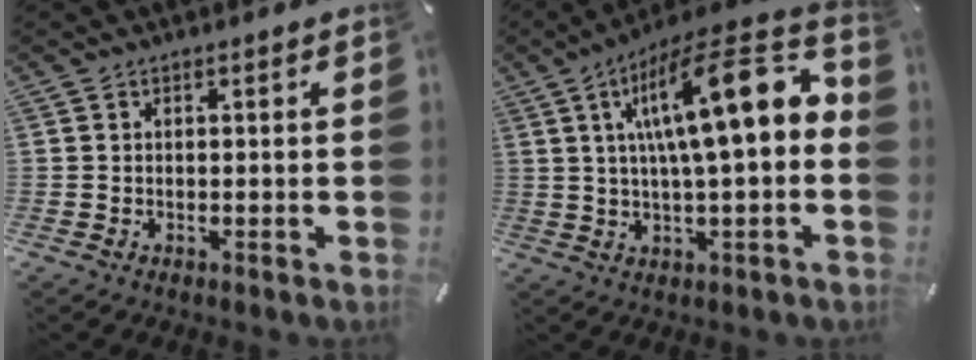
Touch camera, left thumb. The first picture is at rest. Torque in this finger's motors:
{"motor_torque": [2.12, 2.89, 1.64, -1.12, 0.64]}